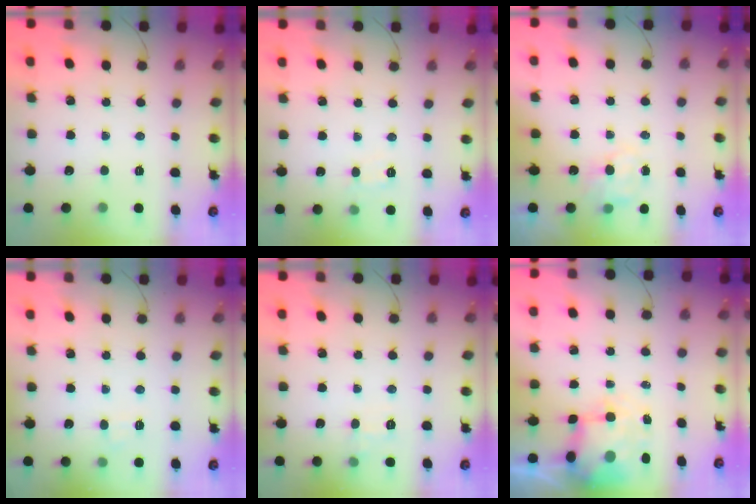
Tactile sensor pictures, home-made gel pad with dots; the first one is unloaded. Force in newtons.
{"total": 6.1, "press": 5.9, "slide": 1.6}
{"total": 5.6, "press": 5.5, "slide": 0.5}
{"total": 5.4, "press": 5.2, "slide": 1.4}
{"total": 6.2, "press": 5.9, "slide": 1.8}
{"total": 7.6, "press": 7.4, "slide": 1.8}